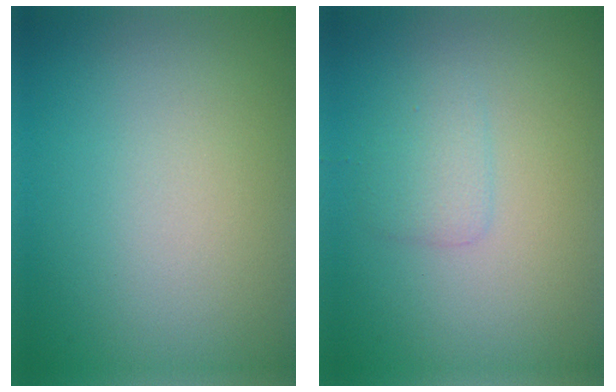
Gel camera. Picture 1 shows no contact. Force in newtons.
{"total": 1.6, "press": 1.6, "slide": 0.0}